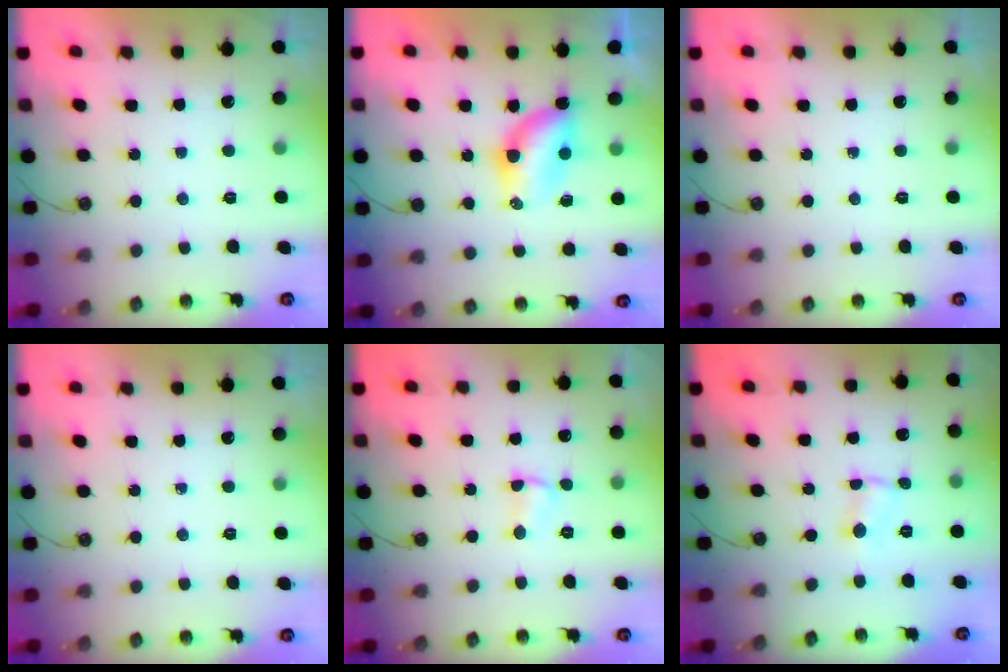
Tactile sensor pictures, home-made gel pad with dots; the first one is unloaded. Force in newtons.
{"total": 6.1, "press": 6.1, "slide": 0.3}
{"total": 0.0}
{"total": 0.0}
{"total": 3.6, "press": 3.5, "slide": 0.5}
{"total": 1.3, "press": 1.3, "slide": 0.2}